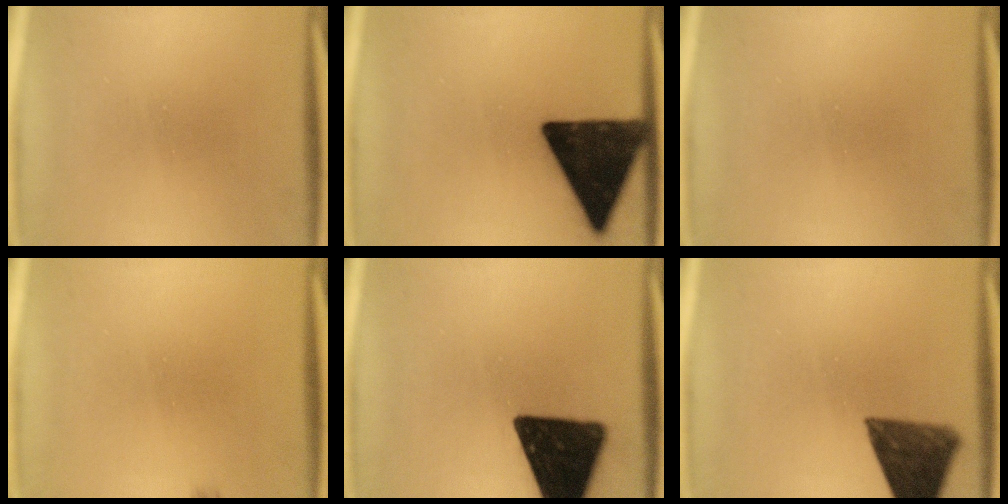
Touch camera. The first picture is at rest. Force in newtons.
{"total": 17.1}
{"total": 0.0}
{"total": 0.6}
{"total": 18.5}
{"total": 10.1}